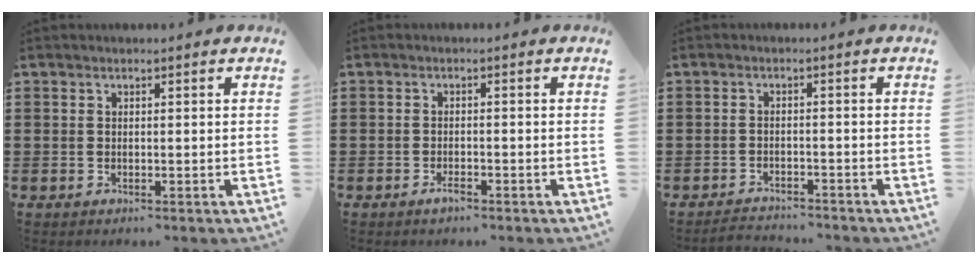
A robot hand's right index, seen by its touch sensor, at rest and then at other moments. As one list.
[{"total": 1.6, "force": [-1.1, 0.5, 1.0], "torque": [-0.020, -0.001, -0.022]}, {"total": 2.4, "force": [-2.4, 0.2, -0.2], "torque": [-0.004, 0.001, -0.054]}]